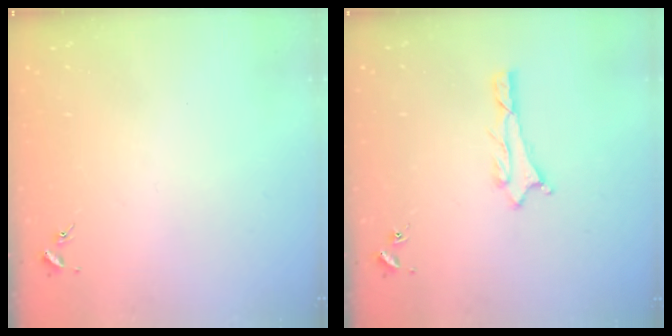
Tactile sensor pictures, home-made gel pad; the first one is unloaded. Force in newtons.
{"total": 1.1, "press": 1.0, "slide": 0.1}